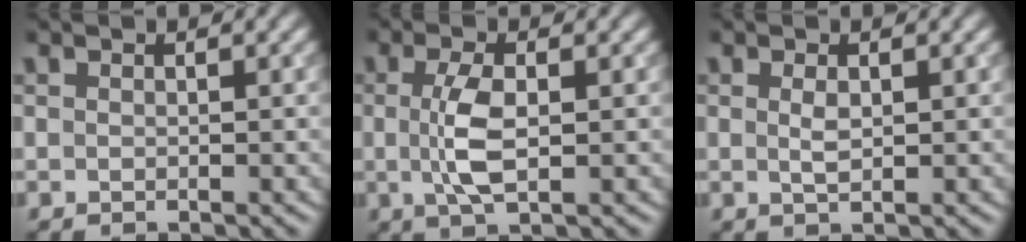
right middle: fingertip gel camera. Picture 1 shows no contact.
{"total": 3.8, "force": [0.0, 1.3, 3.6], "torque": [-0.080, -0.002, 0.000]}
{"total": 1.2, "force": [0.2, 0.4, 1.1], "torque": [-0.023, -0.001, 0.005]}